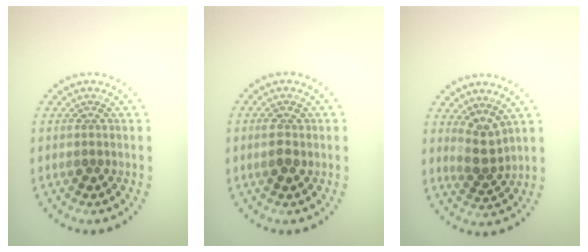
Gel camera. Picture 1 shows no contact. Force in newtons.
{"total": 1.8, "press": 1.8, "slide": 0.1}
{"total": 2.4, "press": 1.7, "slide": 1.7}